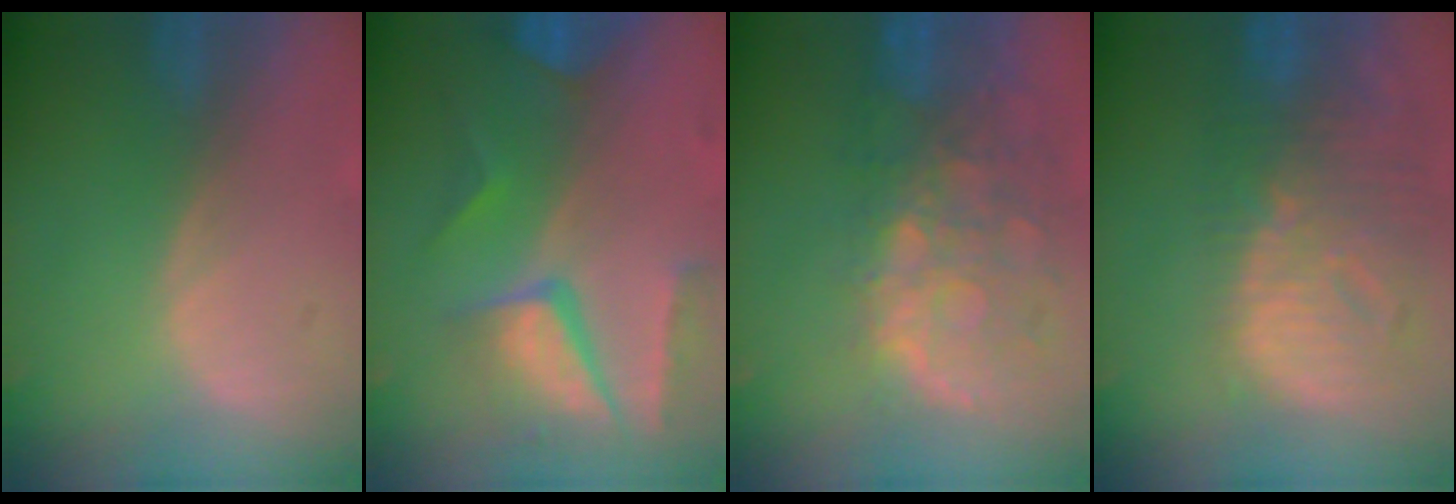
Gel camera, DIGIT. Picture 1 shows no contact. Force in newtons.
{"total": 10.4, "press": 8.8, "slide": 5.5}
{"total": 11.2, "press": 9.8, "slide": 5.5}
{"total": 12.7, "press": 11.0, "slide": 6.4}